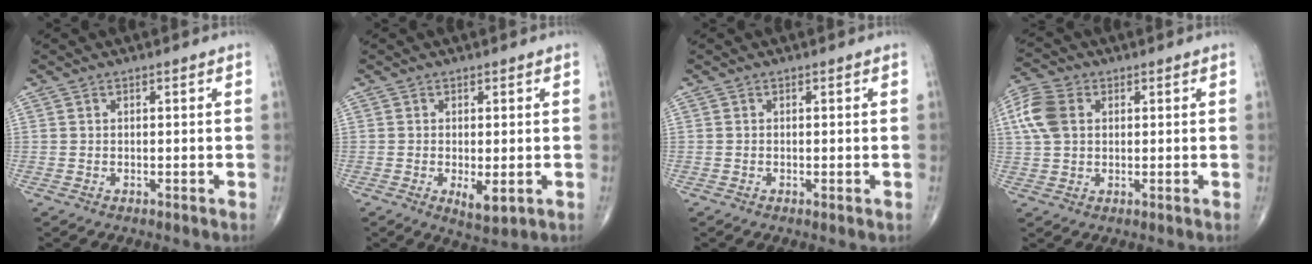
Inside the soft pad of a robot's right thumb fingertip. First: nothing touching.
{"total": 4.1, "force": [-0.9, 1.5, 3.7], "torque": [-0.059, -0.013, -0.012]}
{"total": 0.5, "force": [-0.2, 0.1, 0.5], "torque": [-0.010, -0.004, -0.004]}
{"total": 8.4, "force": [1.9, 5.9, 5.6], "torque": [-0.128, 0.014, 0.034]}